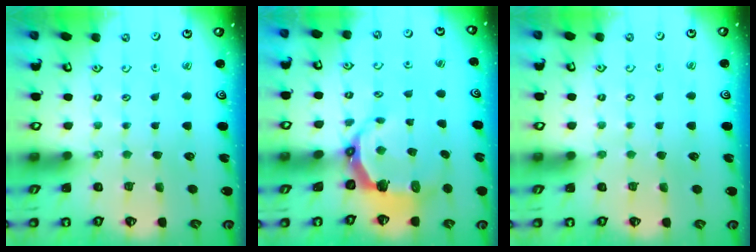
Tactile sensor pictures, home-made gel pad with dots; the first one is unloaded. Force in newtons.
{"total": 7.6, "press": 6.0, "slide": 4.8}
{"total": 0.8, "press": 0.8, "slide": 0.1}